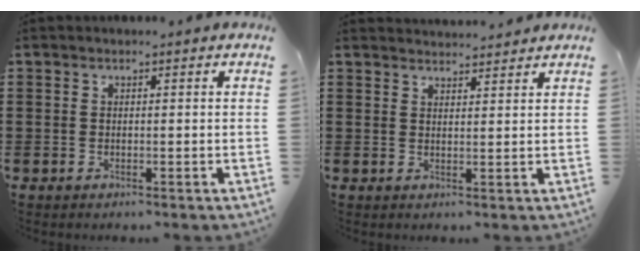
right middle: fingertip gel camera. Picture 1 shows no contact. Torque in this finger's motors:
{"motor_torque": [0.06, 0.04, -0.11, -0.01]}